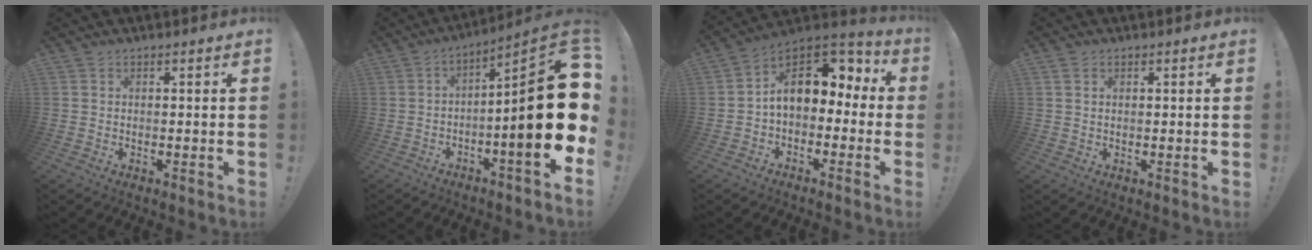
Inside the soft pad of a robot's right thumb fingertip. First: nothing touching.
{"total": 21.4, "force": [-1.6, 3.8, 21.0], "torque": [-0.316, 0.004, -0.028]}
{"total": 12.6, "force": [3.4, 8.7, 8.4], "torque": [-0.105, -0.019, 0.064]}
{"total": 1.5, "force": [0.8, 0.9, 0.9], "torque": [-0.012, 0.000, 0.014]}